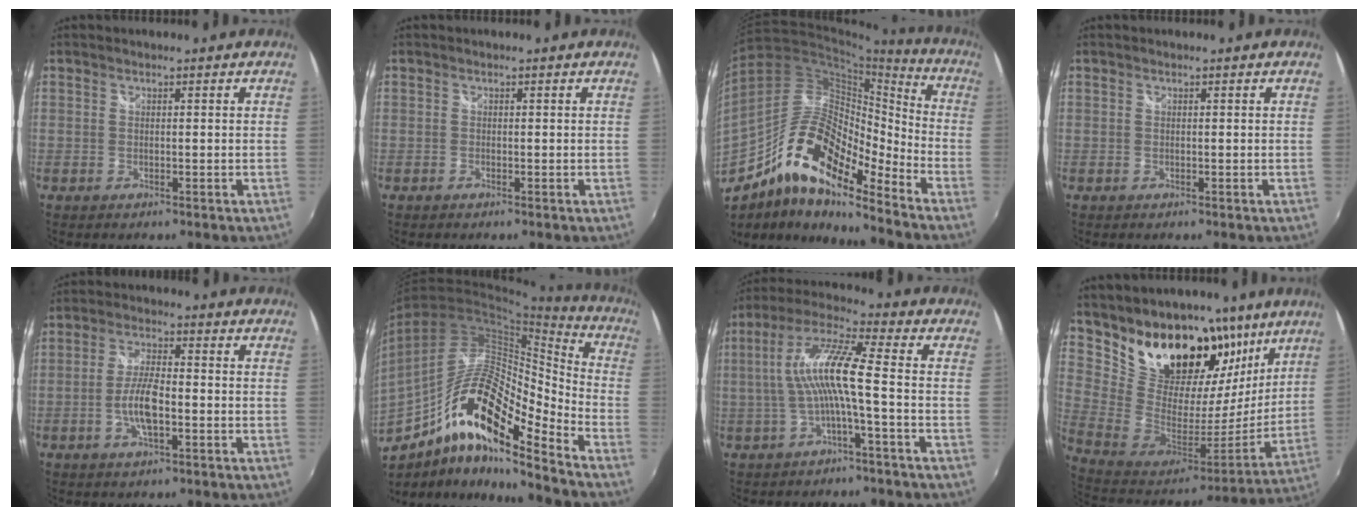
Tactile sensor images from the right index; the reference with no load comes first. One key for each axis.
{"total": 0.0}
{"total": 18.1, "fx": -12.1, "fy": 5.7, "fz": 12.2, "tx": -0.209, "ty": -0.005, "tz": -0.237}
{"total": 0.0}
{"total": 6.8, "fx": -2.1, "fy": 2.0, "fz": 6.1, "tx": -0.125, "ty": 0.002, "tz": -0.041}
{"total": 19.8, "fx": -10.5, "fy": 5.2, "fz": 16.0, "tx": -0.286, "ty": -0.007, "tz": -0.207}
{"total": 10.6, "fx": -1.7, "fy": 0.4, "fz": 10.5, "tx": -0.211, "ty": 0.014, "tz": -0.027}
{"total": 26.0, "fx": 16.5, "fy": 16.0, "fz": 12.2, "tx": -0.258, "ty": -0.004, "tz": 0.299}